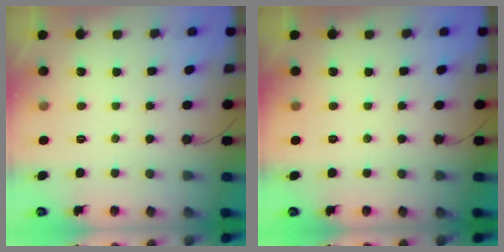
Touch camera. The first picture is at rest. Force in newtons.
{"total": 0.0}